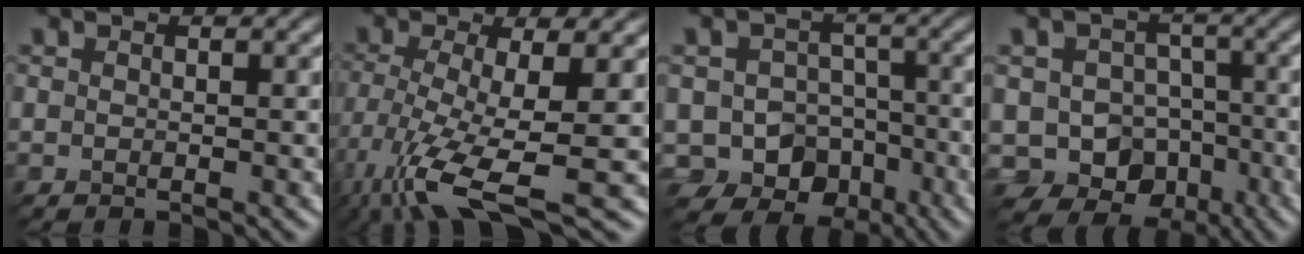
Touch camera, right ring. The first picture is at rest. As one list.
[{"total": 9.5, "force": [-4.8, 2.2, 7.9], "torque": [-0.183, -0.017, -0.070]}, {"total": 9.3, "force": [-4.7, 7.8, 1.7], "torque": [-0.019, -0.014, -0.067]}, {"total": 10.4, "force": [-4.8, 9.0, 1.9], "torque": [-0.030, -0.013, -0.069]}]